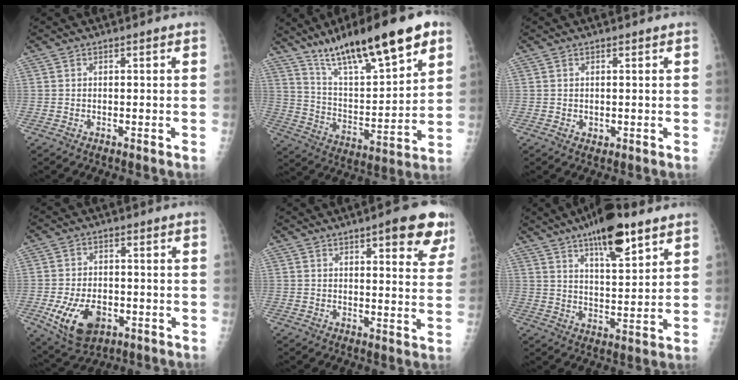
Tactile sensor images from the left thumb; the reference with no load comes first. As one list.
[{"total": 22.7, "force": [14.8, 5.5, 16.3], "torque": [-0.243, -0.050, 0.253]}, {"total": 1.3, "force": [0.4, 1.1, 0.5], "torque": [-0.005, -0.003, 0.009]}, {"total": 10.9, "force": [-3.5, 6.9, 7.6], "torque": [-0.125, 0.003, -0.046]}, {"total": 12.0, "force": [7.0, 3.6, 9.0], "torque": [-0.072, -0.029, 0.082]}, {"total": 14.3, "force": [9.0, 4.4, 10.2], "torque": [-0.139, -0.043, 0.144]}]